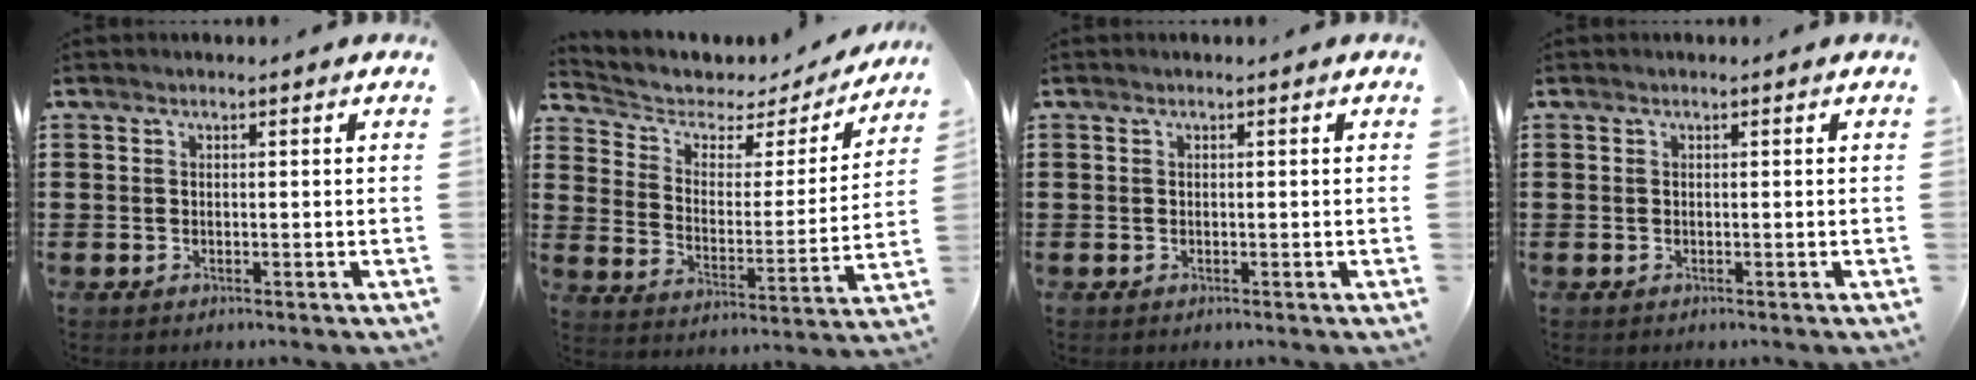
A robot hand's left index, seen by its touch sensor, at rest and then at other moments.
{"total": 4.0, "force": [3.0, 2.4, 1.1], "torque": [-0.046, -0.020, 0.046]}
{"total": 0.0}
{"total": 0.0}